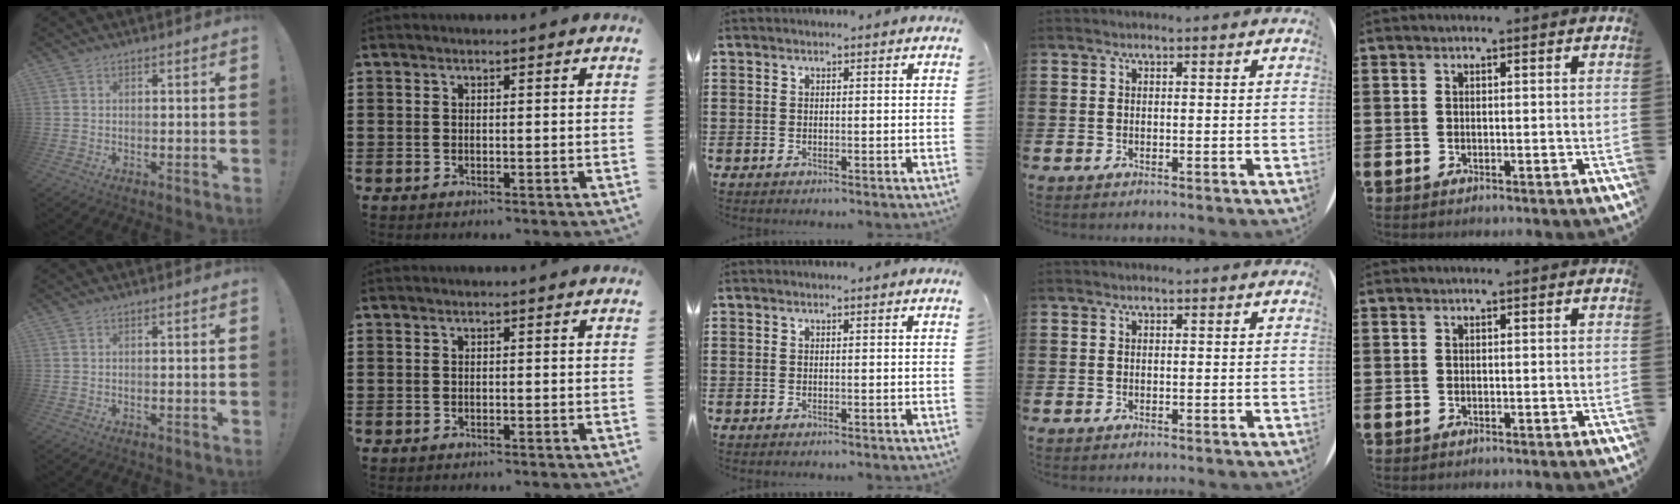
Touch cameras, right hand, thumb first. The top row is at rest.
{}